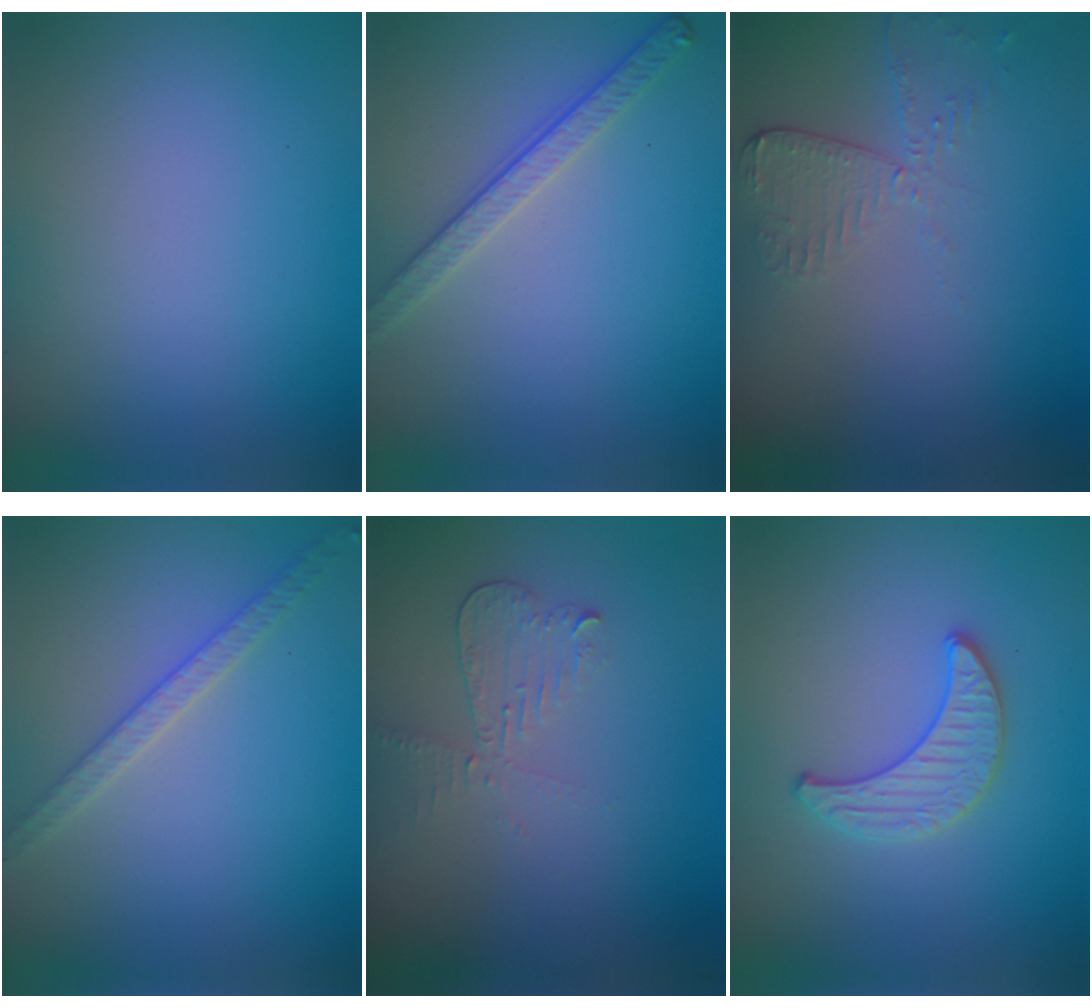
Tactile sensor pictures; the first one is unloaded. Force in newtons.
{"total": 2.7, "press": 2.6, "slide": 0.9}
{"total": 2.6, "press": 2.3, "slide": 1.2}
{"total": 2.5, "press": 2.4, "slide": 0.4}
{"total": 2.1, "press": 2.1, "slide": 0.2}
{"total": 2.0, "press": 2.0, "slide": 0.1}